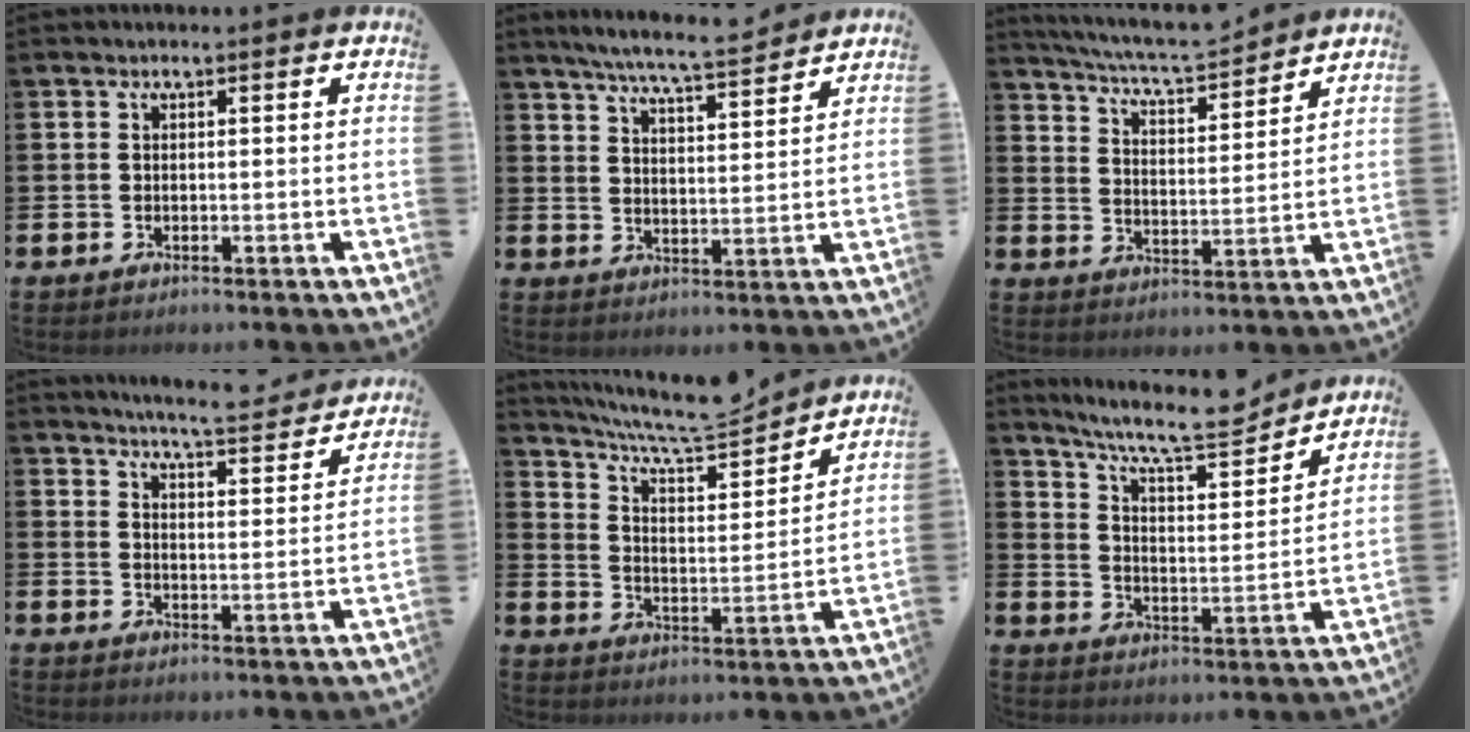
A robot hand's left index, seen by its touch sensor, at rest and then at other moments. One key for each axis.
{"total": 9.8, "fx": 8.7, "fy": 2.0, "fz": 4.0, "tx": -0.099, "ty": -0.058, "tz": 0.149}
{"total": 6.4, "fx": 6.3, "fy": 0.2, "fz": 1.3, "tx": -0.056, "ty": -0.044, "tz": 0.110}
{"total": 5.9, "fx": 5.8, "fy": -0.1, "fz": 1.0, "tx": -0.030, "ty": -0.043, "tz": 0.100}
{"total": 9.1, "fx": 8.3, "fy": 1.5, "fz": 3.2, "tx": -0.091, "ty": -0.057, "tz": 0.146}
{"total": 9.8, "fx": 8.8, "fy": 1.7, "fz": 4.0, "tx": -0.098, "ty": -0.054, "tz": 0.151}